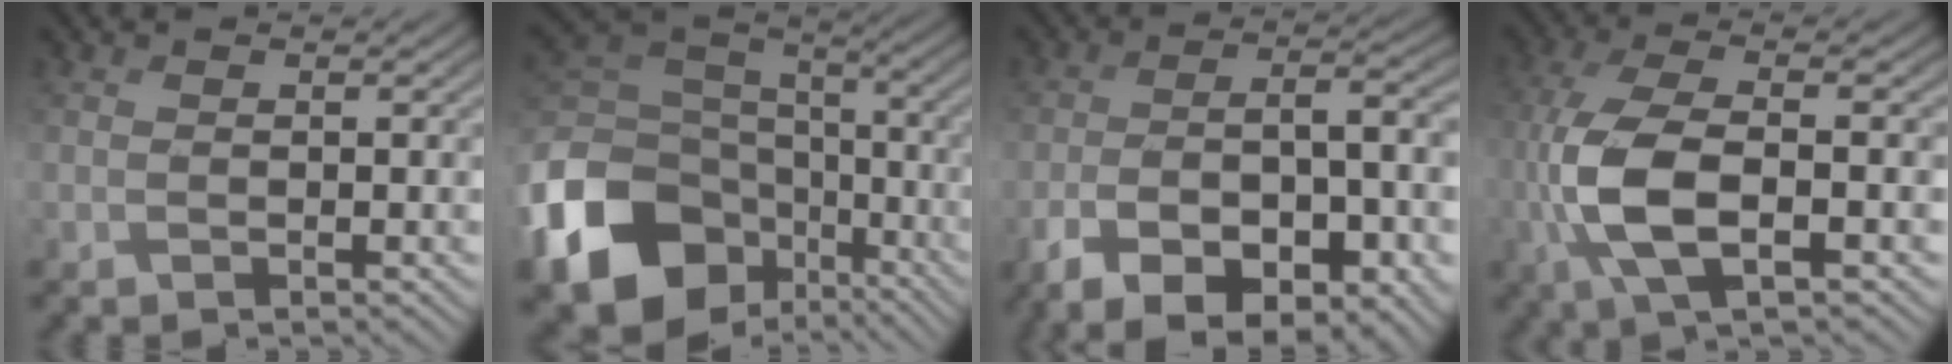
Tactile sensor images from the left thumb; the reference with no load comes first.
{"total": 18.4, "force": [-8.5, 13.8, 8.8], "torque": [-0.258, -0.047, -0.150]}
{"total": 13.7, "force": [-7.2, 5.9, 10.1], "torque": [-0.161, -0.025, -0.108]}
{"total": 9.4, "force": [-2.4, 3.6, 8.4], "torque": [-0.189, -0.005, -0.050]}